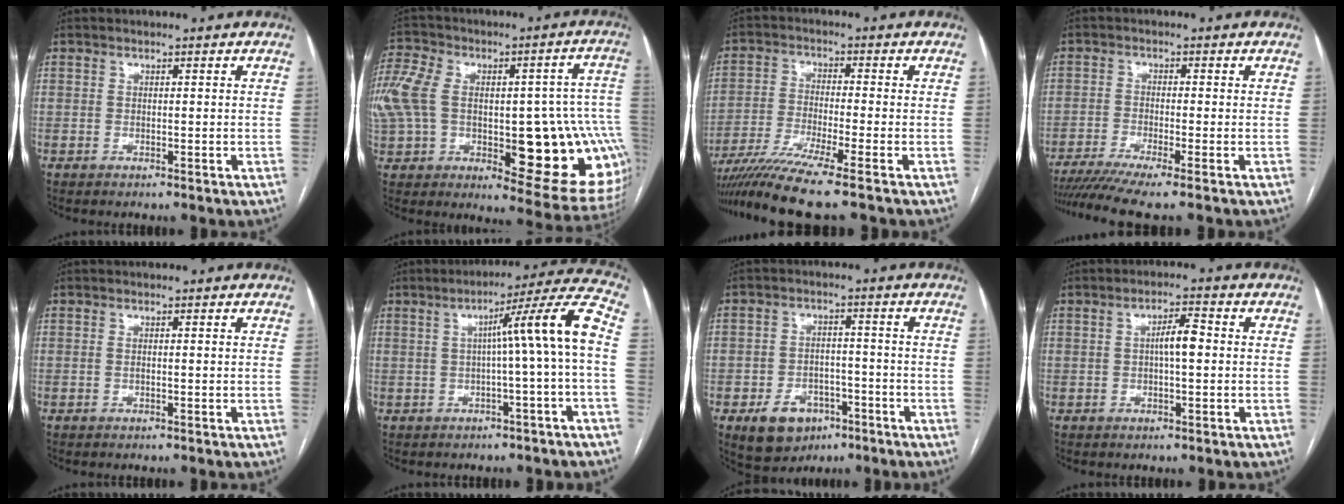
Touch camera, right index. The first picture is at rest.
{"total": 30.8, "force": [-2.4, 12.7, 28.0], "torque": [-0.441, 0.053, -0.004]}
{"total": 10.2, "force": [-8.0, -1.9, 6.0], "torque": [-0.106, -0.031, -0.139]}
{"total": 8.6, "force": [-6.9, -1.1, 5.0], "torque": [-0.077, -0.014, -0.111]}
{"total": 0.7, "force": [0.2, 0.2, 0.6], "torque": [-0.015, 0.002, 0.006]}
{"total": 10.6, "force": [-0.2, -1.5, 10.5], "torque": [-0.141, 0.023, -0.004]}
{"total": 8.0, "force": [-4.2, 5.6, 3.9], "torque": [-0.069, 0.006, -0.059]}
{"total": 4.0, "force": [0.1, 0.8, 3.9], "torque": [-0.068, 0.010, 0.001]}